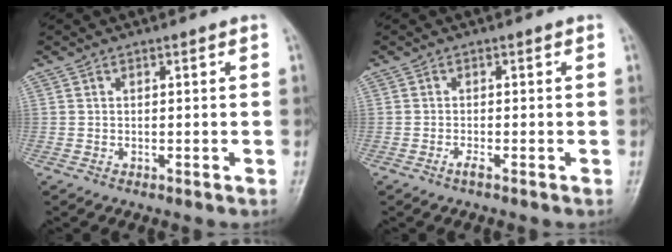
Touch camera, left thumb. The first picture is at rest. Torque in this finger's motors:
{"motor_torque": [-0.02, 0.02, 0.10, 0.02, 0.00]}